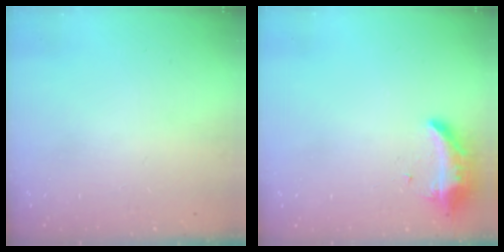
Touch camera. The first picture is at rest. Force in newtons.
{"total": 8.6, "press": 8.6, "slide": 0.3}